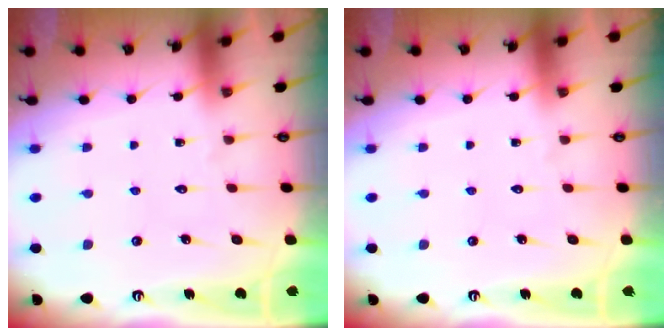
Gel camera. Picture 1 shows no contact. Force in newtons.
{"total": 0.0}